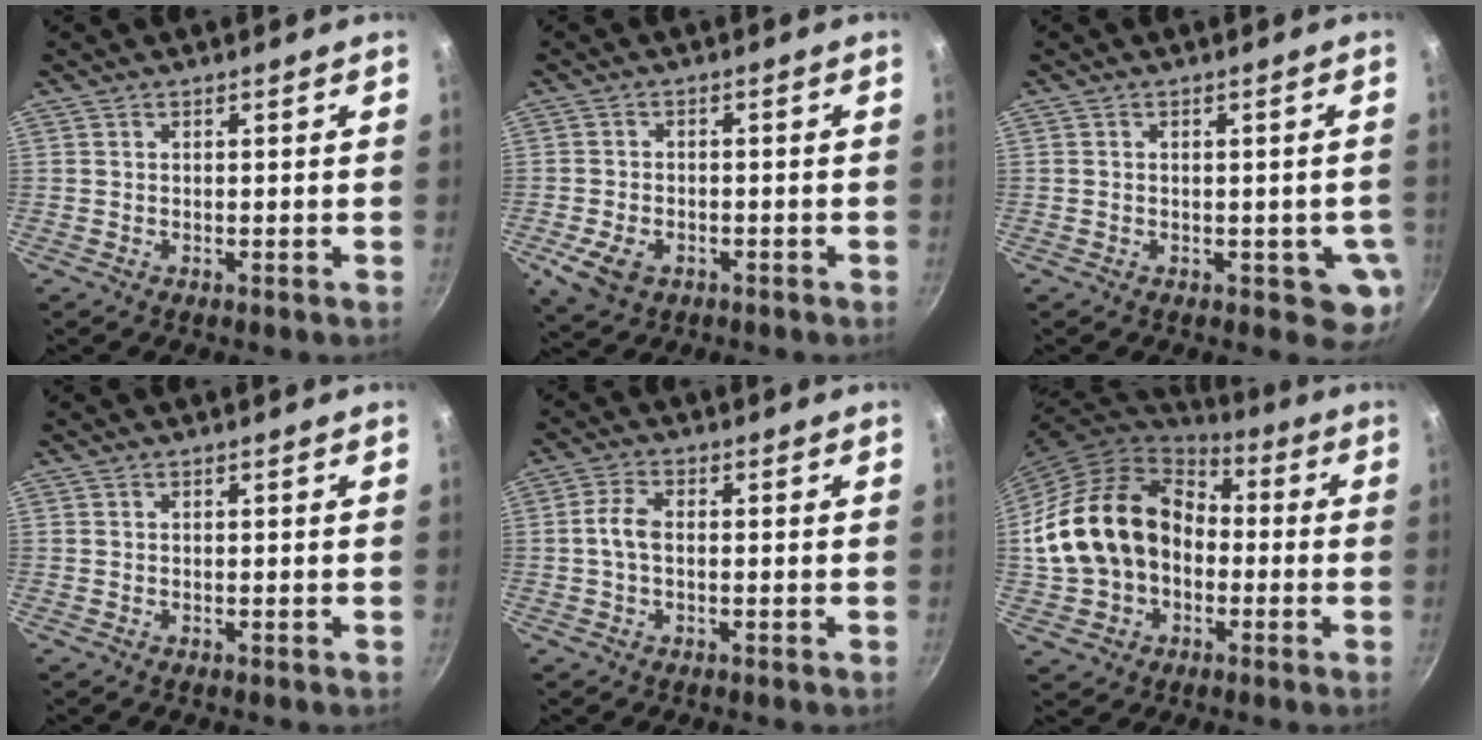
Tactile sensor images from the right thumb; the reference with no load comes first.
{"total": 6.4, "force": [-2.6, 4.2, 4.1], "torque": [-0.079, 0.006, -0.041]}
{"total": 4.6, "force": [-0.8, 2.8, 3.5], "torque": [-0.029, -0.003, -0.010]}
{"total": 0.0}
{"total": 4.3, "force": [-0.1, 2.2, 3.6], "torque": [-0.080, 0.015, -0.008]}
{"total": 21.2, "force": [-1.2, 16.1, 13.7], "torque": [-0.240, 0.054, -0.019]}